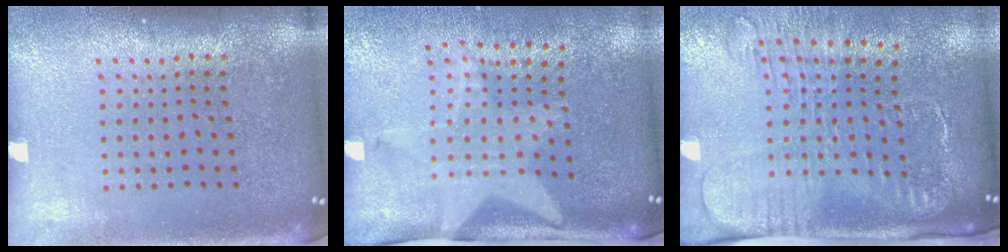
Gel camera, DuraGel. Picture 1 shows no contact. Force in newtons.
{"total": 2.1, "press": 1.5, "slide": 1.4}
{"total": 2.6, "press": 2.0, "slide": 1.7}